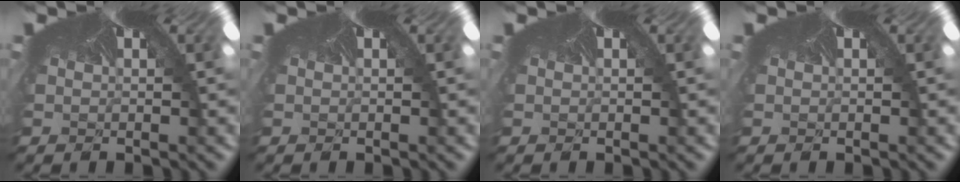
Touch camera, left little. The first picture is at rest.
{"total": 0.0}
{"total": 0.0}
{"total": 0.0}